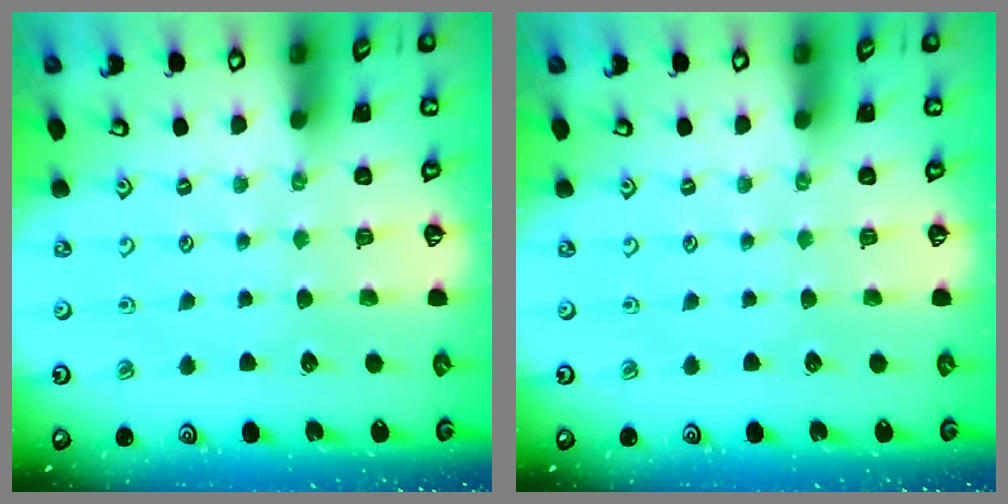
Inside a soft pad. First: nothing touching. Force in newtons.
{"total": 0.0}